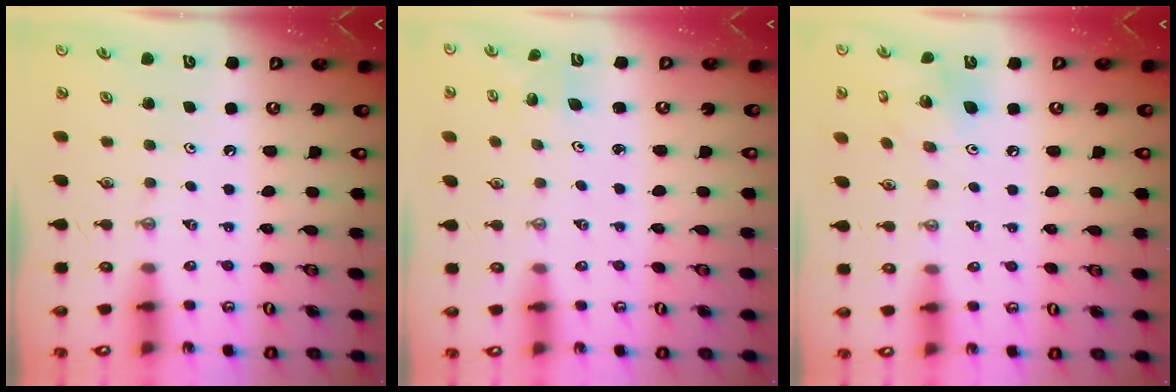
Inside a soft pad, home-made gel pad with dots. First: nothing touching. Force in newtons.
{"total": 1.9, "press": 1.9, "slide": 0.1}
{"total": 10.7, "press": 10.6, "slide": 2.0}